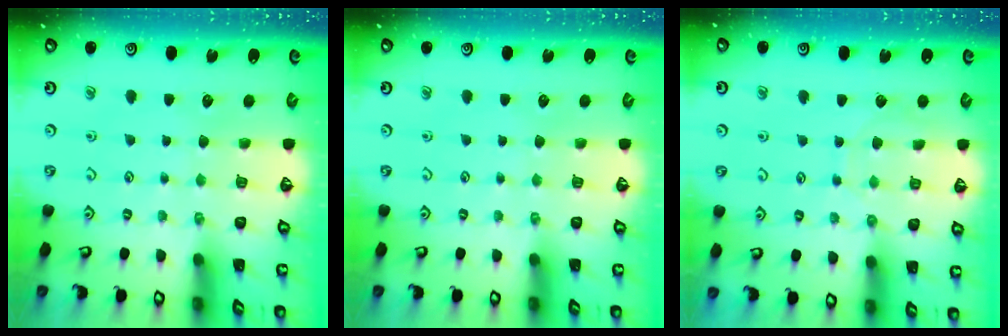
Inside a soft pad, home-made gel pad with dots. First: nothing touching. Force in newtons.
{"total": 0.0}
{"total": 6.3, "press": 6.3, "slide": 0.6}